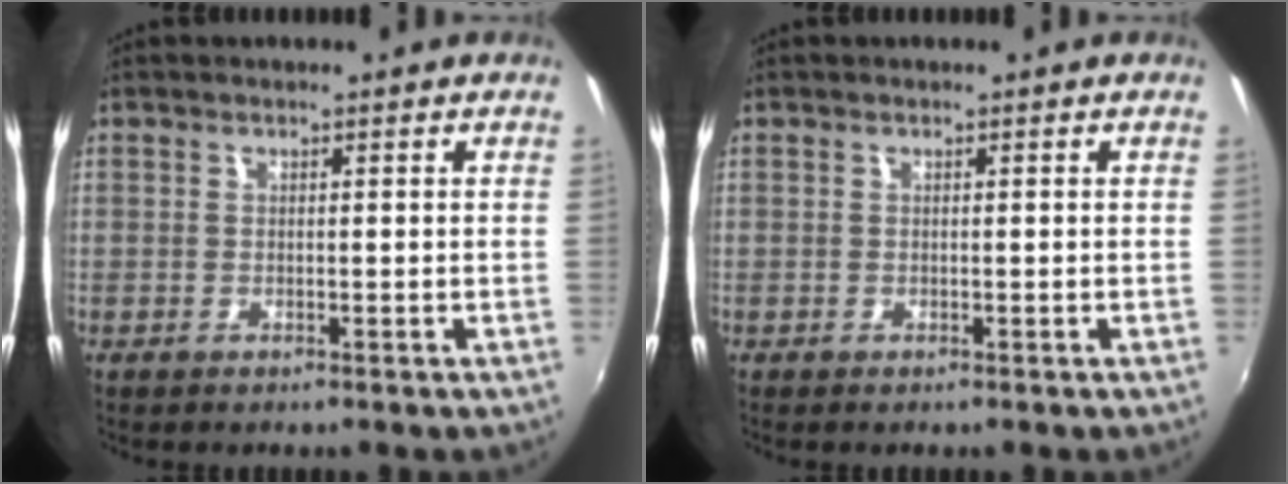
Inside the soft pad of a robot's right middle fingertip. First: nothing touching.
{"total": 0.0}